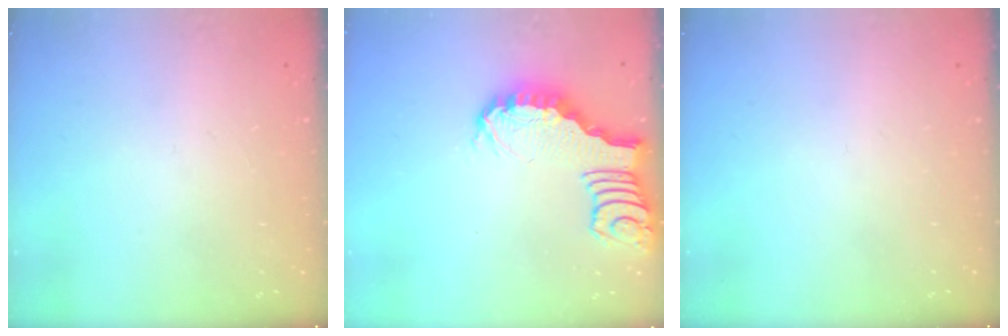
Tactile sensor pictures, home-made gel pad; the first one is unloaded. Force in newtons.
{"total": 2.7, "press": 2.7, "slide": 0.4}
{"total": 0.0}